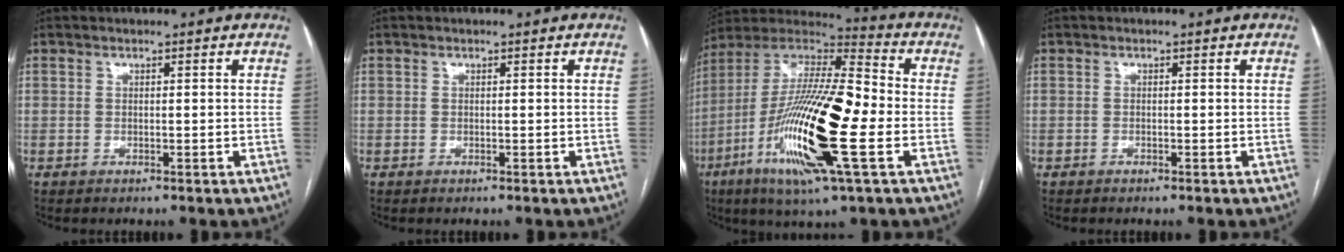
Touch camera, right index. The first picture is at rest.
{"total": 0.0}
{"total": 23.5, "force": [-6.4, 3.1, 22.4], "torque": [-0.455, -0.025, -0.119]}
{"total": 0.0}